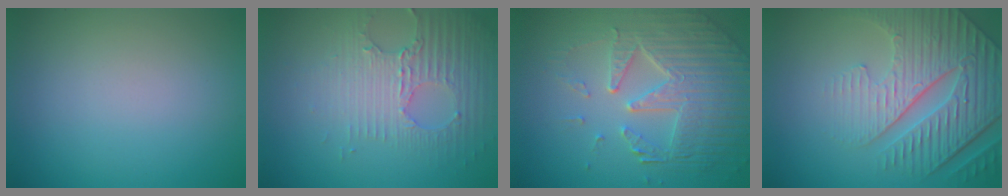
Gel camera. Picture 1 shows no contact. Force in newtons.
{"total": 3.6, "press": 3.3, "slide": 1.2}
{"total": 7.1, "press": 5.3, "slide": 4.7}
{"total": 6.1, "press": 5.2, "slide": 3.2}